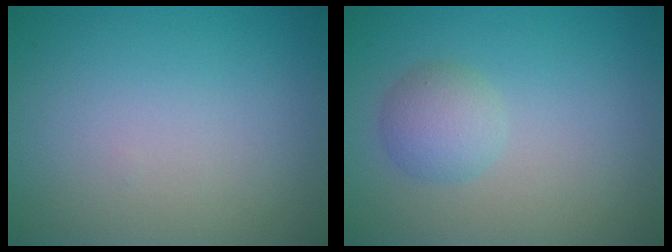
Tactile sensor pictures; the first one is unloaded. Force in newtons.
{"total": 2.4, "press": 2.4, "slide": 0.0}